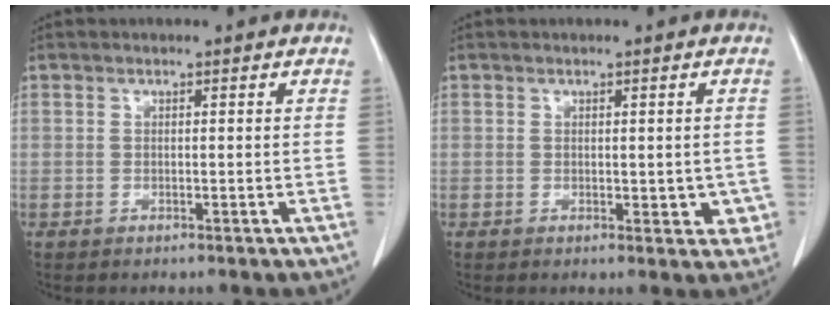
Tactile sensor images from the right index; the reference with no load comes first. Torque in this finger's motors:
{"motor_torque": [-0.07, 0.17, 0.06, 0.02]}